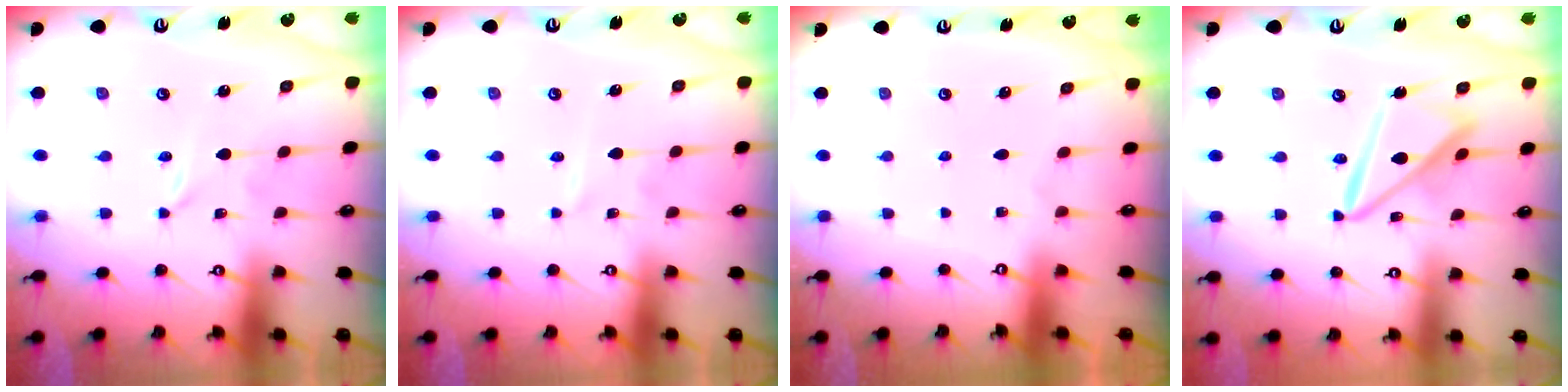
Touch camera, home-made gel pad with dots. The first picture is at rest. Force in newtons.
{"total": 0.8, "press": 0.8, "slide": 0.1}
{"total": 0.0}
{"total": 14.0, "press": 13.9, "slide": 1.3}